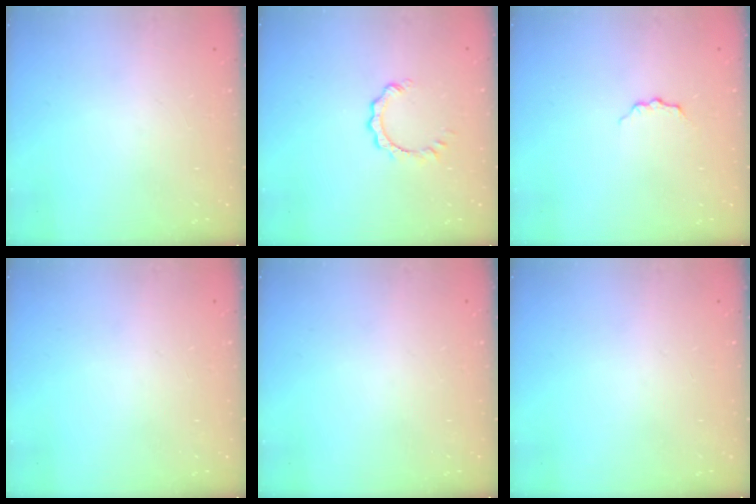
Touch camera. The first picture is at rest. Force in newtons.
{"total": 2.5, "press": 2.5, "slide": 0.2}
{"total": 4.0, "press": 3.9, "slide": 0.4}
{"total": 0.0}
{"total": 0.0}
{"total": 0.0}